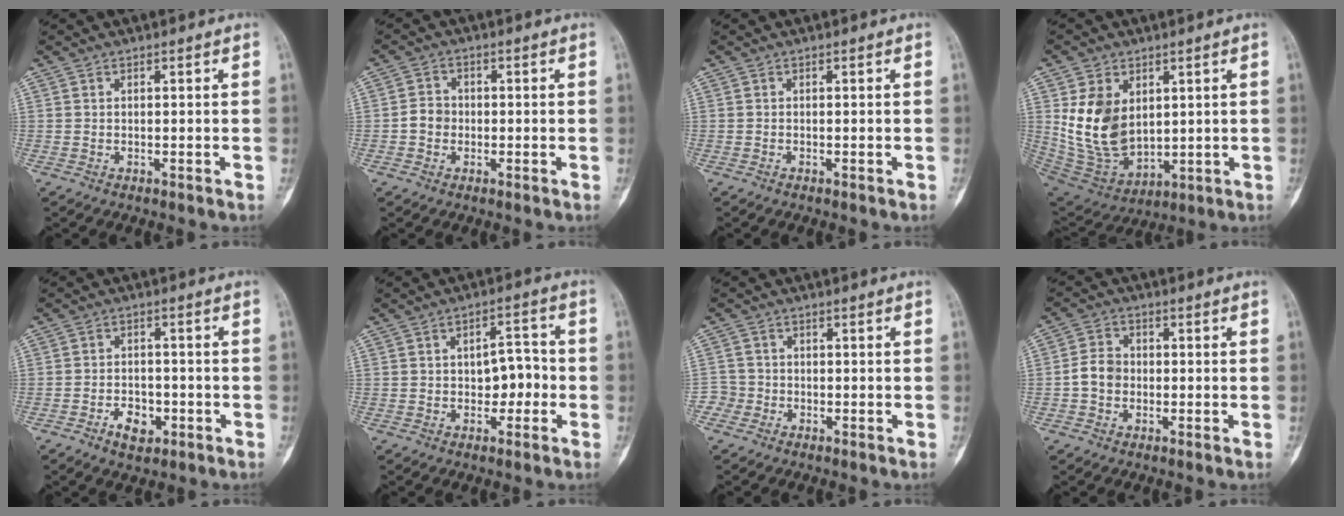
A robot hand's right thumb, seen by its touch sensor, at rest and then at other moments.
{"total": 3.3, "force": [-0.7, 3.0, 1.4], "torque": [-0.013, 0.011, -0.019]}
{"total": 0.0}
{"total": 14.4, "force": [3.0, 9.9, 10.0], "torque": [-0.165, -0.021, 0.083]}
{"total": 5.1, "force": [-2.5, 3.3, 3.0], "torque": [-0.034, 0.017, -0.038]}
{"total": 6.2, "force": [-0.9, 4.1, 4.6], "torque": [-0.042, 0.026, -0.017]}
{"total": 2.7, "force": [-1.3, 2.3, -0.2], "torque": [0.017, 0.012, -0.033]}
{"total": 4.9, "force": [-0.8, 4.0, 2.7], "torque": [-0.041, 0.016, -0.022]}